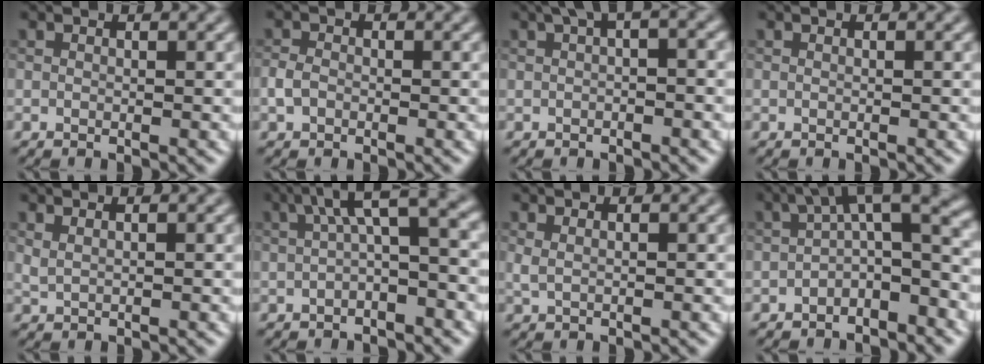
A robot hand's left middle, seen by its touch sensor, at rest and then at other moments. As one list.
[{"total": 1.3, "force": [-0.5, 1.0, 0.7], "torque": [-0.016, 0.002, -0.015]}, {"total": 2.7, "force": [0.7, 0.7, 2.5], "torque": [-0.037, 0.013, 0.007]}, {"total": 0.0}, {"total": 1.1, "force": [0.8, 0.4, 0.7], "torque": [-0.014, -0.002, 0.012]}, {"total": 5.3, "force": [0.8, 1.4, 5.0], "torque": [-0.073, 0.025, 0.000]}, {"total": 1.0, "force": [0.5, 0.3, 0.8], "torque": [-0.015, 0.001, 0.005]}, {"total": 5.1, "force": [-1.2, 1.8, 4.6], "torque": [-0.063, 0.018, -0.035]}]